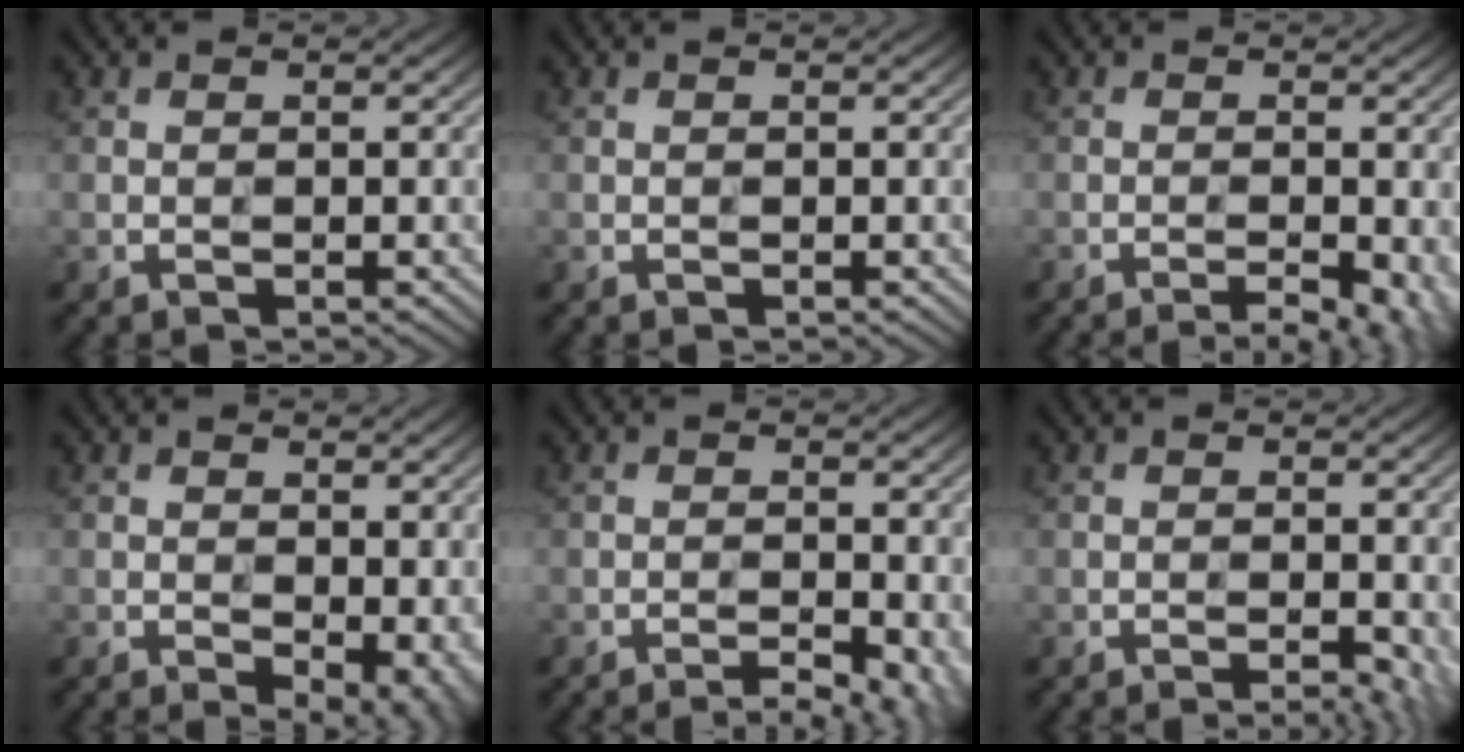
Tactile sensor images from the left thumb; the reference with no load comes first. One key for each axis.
{"total": 0.0}
{"total": 4.5, "fx": -2.6, "fy": 0.9, "fz": 3.6, "tx": -0.049, "ty": -0.003, "tz": -0.034}
{"total": 5.6, "fx": -1.4, "fy": 3.0, "fz": 4.5, "tx": -0.063, "ty": -0.013, "tz": -0.014}
{"total": 4.3, "fx": -2.7, "fy": 0.8, "fz": 3.2, "tx": -0.043, "ty": -0.002, "tz": -0.039}
{"total": 2.5, "fx": -1.2, "fy": 0.6, "fz": 2.1, "tx": -0.029, "ty": 0.001, "tz": -0.015}